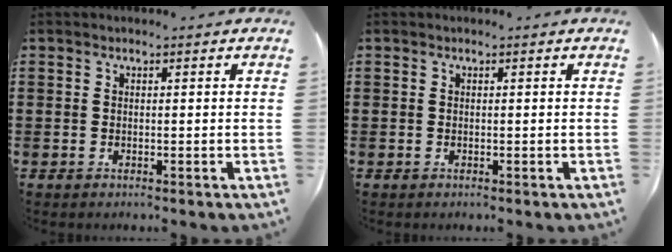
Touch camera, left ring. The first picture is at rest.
{"total": 0.0}